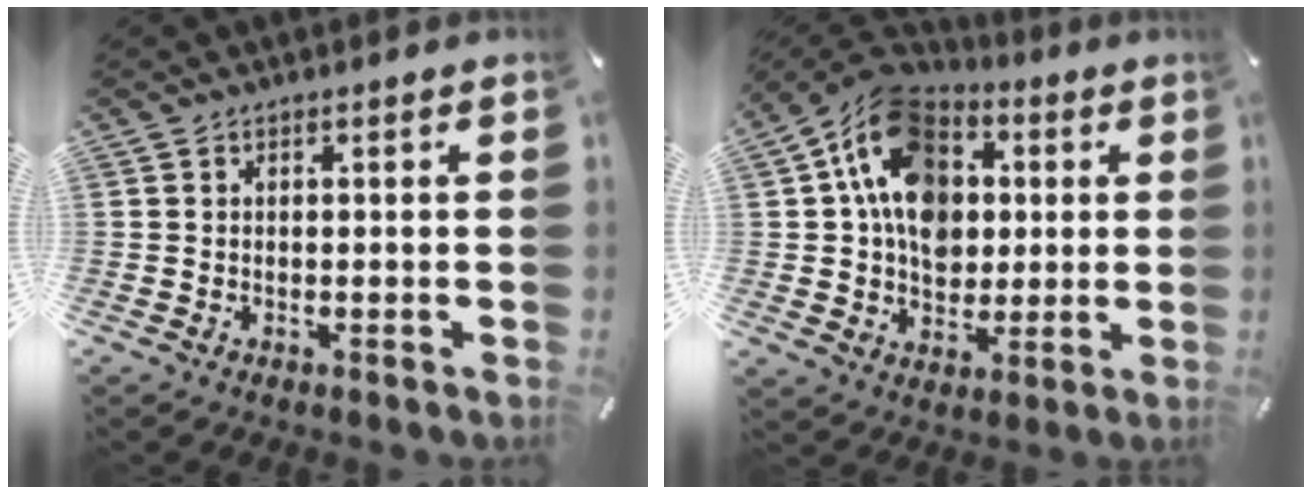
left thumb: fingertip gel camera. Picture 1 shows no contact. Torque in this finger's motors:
{"motor_torque": [2.27, 2.74, 1.76, -1.01, 0.46]}